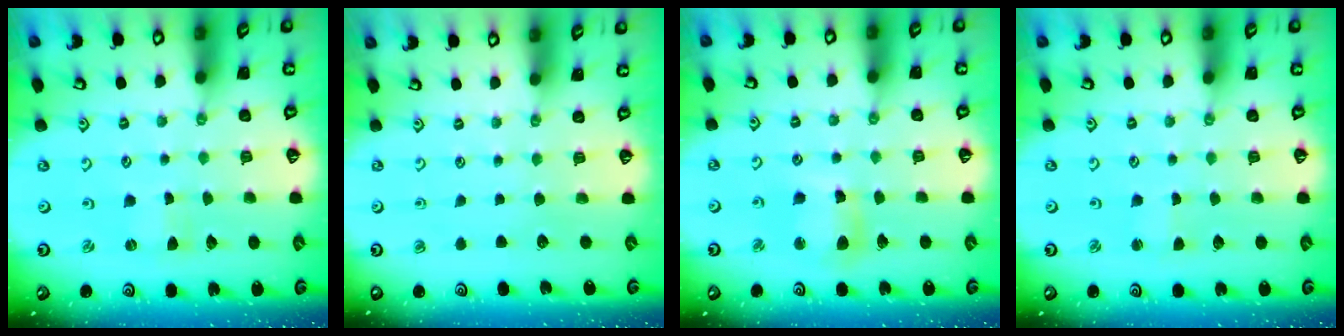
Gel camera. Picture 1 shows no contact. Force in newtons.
{"total": 0.0}
{"total": 8.5, "press": 8.3, "slide": 1.4}
{"total": 1.6, "press": 1.6, "slide": 0.3}